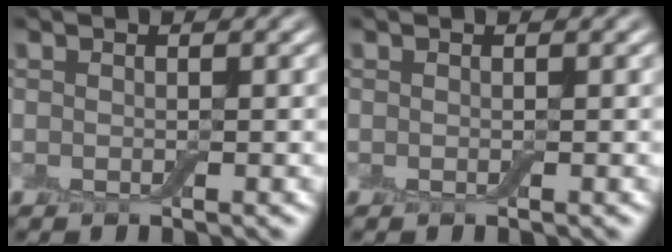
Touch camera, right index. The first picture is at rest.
{"total": 0.0}